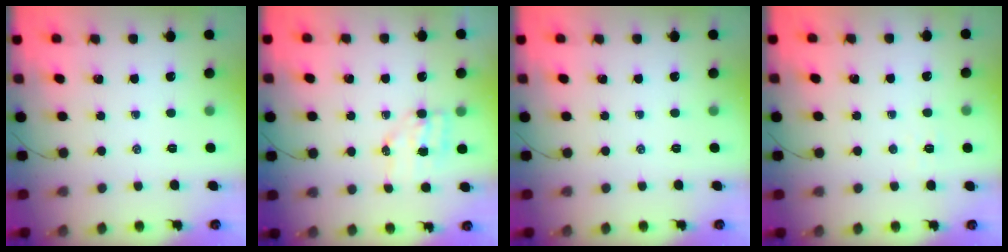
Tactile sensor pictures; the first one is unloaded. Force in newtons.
{"total": 5.1, "press": 5.0, "slide": 0.8}
{"total": 0.0}
{"total": 2.6, "press": 2.6, "slide": 0.5}